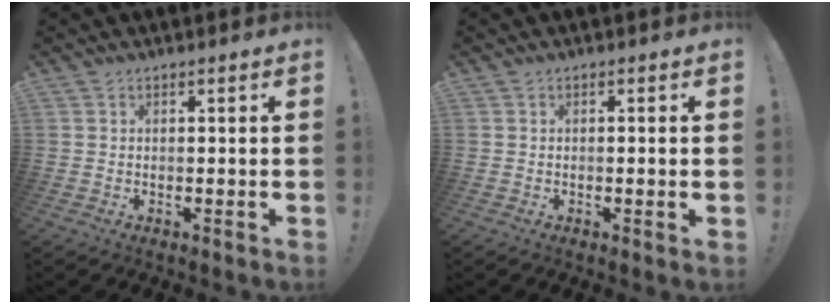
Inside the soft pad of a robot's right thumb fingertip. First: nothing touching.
{"total": 1.2, "force": [0.1, -0.2, 1.2], "torque": [-0.014, -0.002, 0.000]}